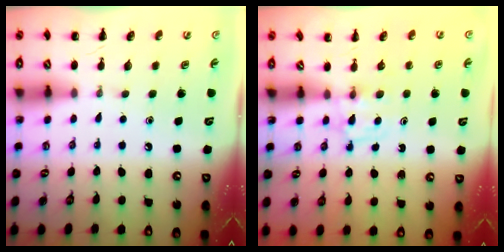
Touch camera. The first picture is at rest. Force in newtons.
{"total": 2.8, "press": 2.5, "slide": 1.4}